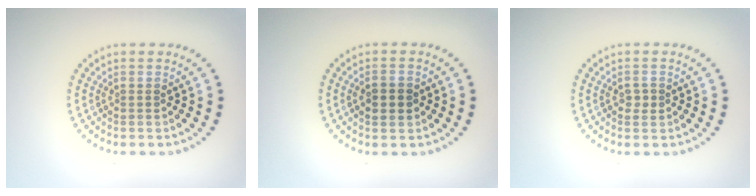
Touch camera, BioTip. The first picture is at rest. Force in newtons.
{"total": 2.7, "press": 2.7, "slide": 0.1}
{"total": 1.0, "press": 1.0, "slide": 0.2}